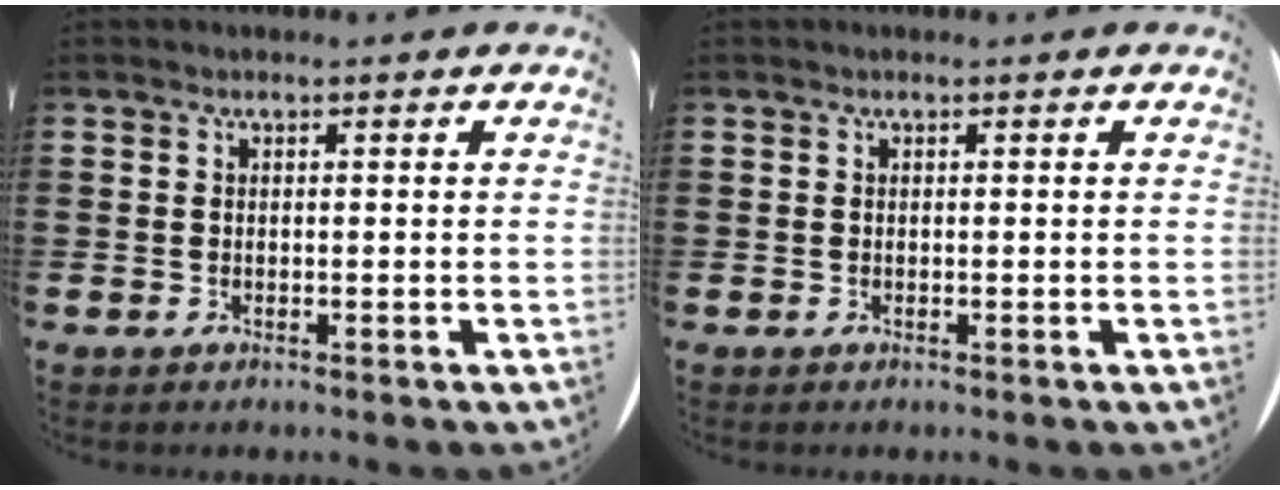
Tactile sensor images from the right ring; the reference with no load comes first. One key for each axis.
{"total": 0.0}